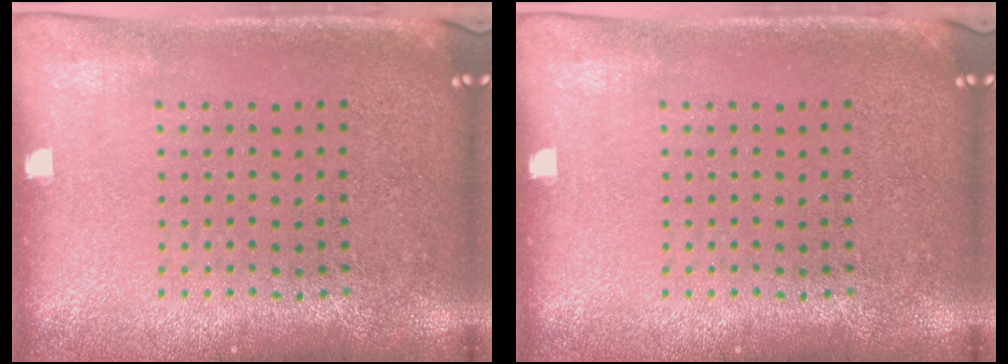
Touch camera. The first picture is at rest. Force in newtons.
{"total": 0.0}